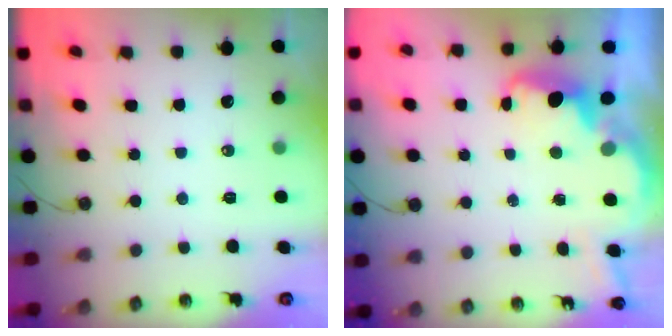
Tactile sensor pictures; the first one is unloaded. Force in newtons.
{"total": 3.9, "press": 3.9, "slide": 0.5}